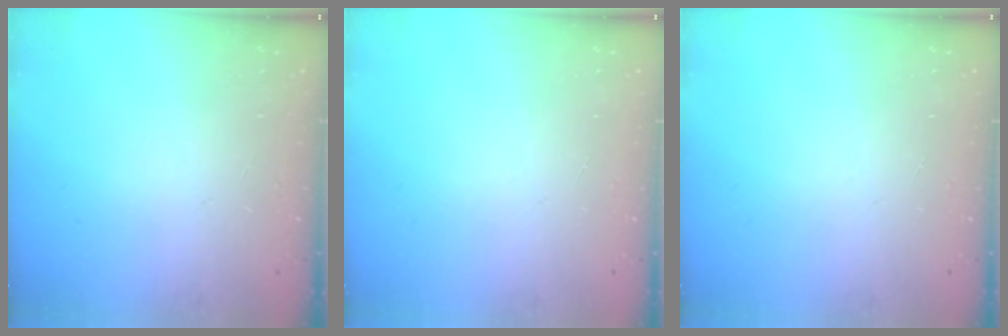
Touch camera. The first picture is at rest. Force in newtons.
{"total": 0.0}
{"total": 0.0}